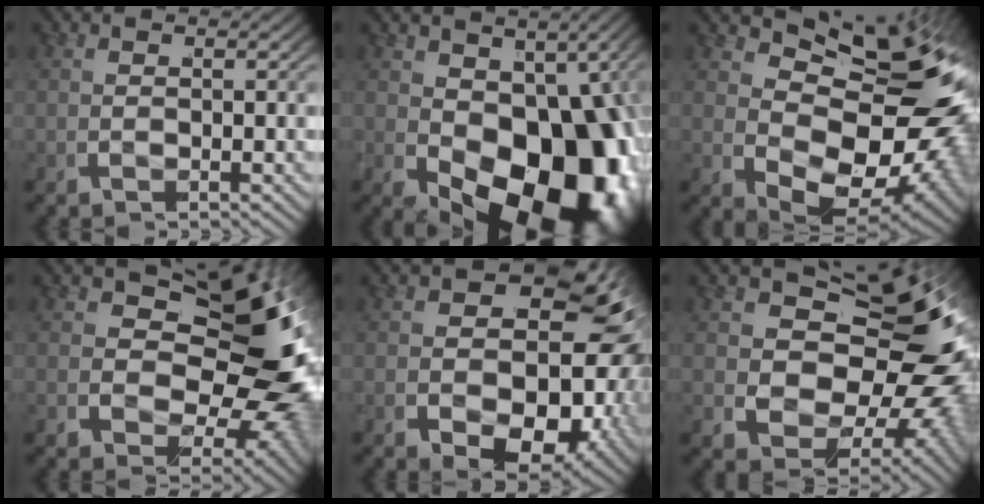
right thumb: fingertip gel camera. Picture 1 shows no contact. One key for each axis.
{"total": 17.3, "fx": -3.9, "fy": 10.5, "fz": 13.1, "tx": -0.216, "ty": -0.074, "tz": -0.027}
{"total": 19.2, "fx": 0.3, "fy": 12.0, "fz": 15.0, "tx": -0.224, "ty": -0.049, "tz": 0.022}
{"total": 16.2, "fx": 1.0, "fy": 10.6, "fz": 12.2, "tx": -0.180, "ty": -0.042, "tz": 0.028}
{"total": 17.6, "fx": 0.4, "fy": 11.7, "fz": 13.1, "tx": -0.228, "ty": -0.066, "tz": 0.027}
{"total": 20.6, "fx": 1.1, "fy": 14.3, "fz": 14.8, "tx": -0.234, "ty": -0.051, "tz": 0.024}